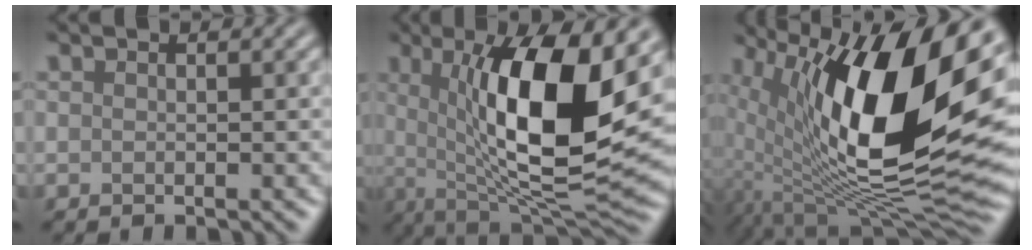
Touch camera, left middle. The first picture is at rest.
{"total": 13.4, "force": [2.4, 4.0, 12.5], "torque": [-0.186, -0.009, 0.043]}
{"total": 17.6, "force": [3.2, 7.0, 15.8], "torque": [-0.270, -0.010, 0.055]}